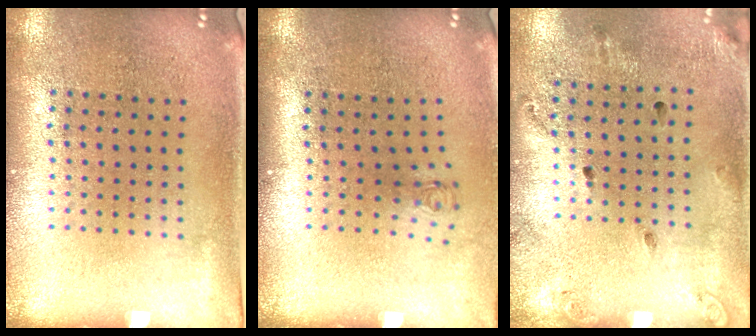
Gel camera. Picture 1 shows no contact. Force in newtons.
{"total": 0.7, "press": 0.3, "slide": 0.6}
{"total": 1.8, "press": 1.2, "slide": 1.4}